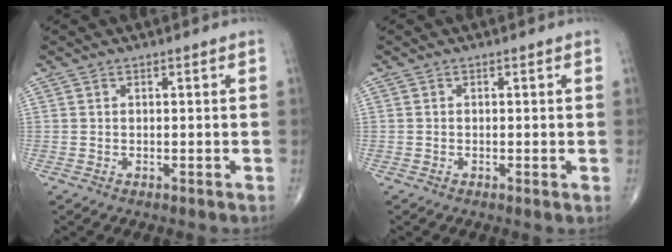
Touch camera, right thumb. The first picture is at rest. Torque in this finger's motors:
{"motor_torque": [-0.25, 0.13, 0.10, 0.10, -0.01]}